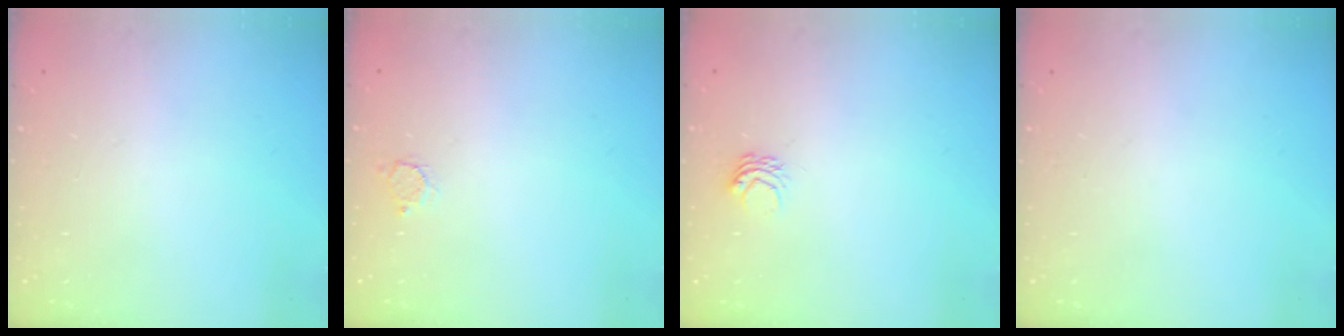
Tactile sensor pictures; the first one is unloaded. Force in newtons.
{"total": 2.4, "press": 2.4, "slide": 0.3}
{"total": 3.9, "press": 3.9, "slide": 0.4}
{"total": 0.0}